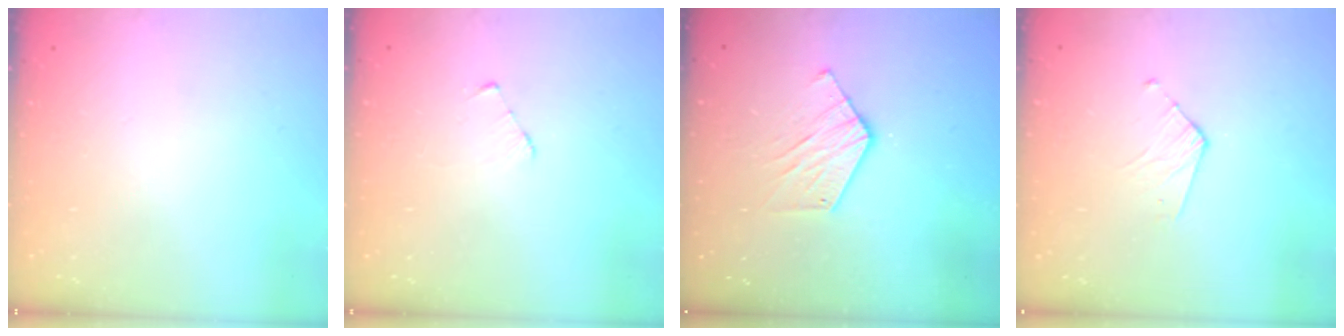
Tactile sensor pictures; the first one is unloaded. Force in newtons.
{"total": 2.7, "press": 2.7, "slide": 0.3}
{"total": 8.3, "press": 8.3, "slide": 0.1}
{"total": 3.6, "press": 3.6, "slide": 0.3}